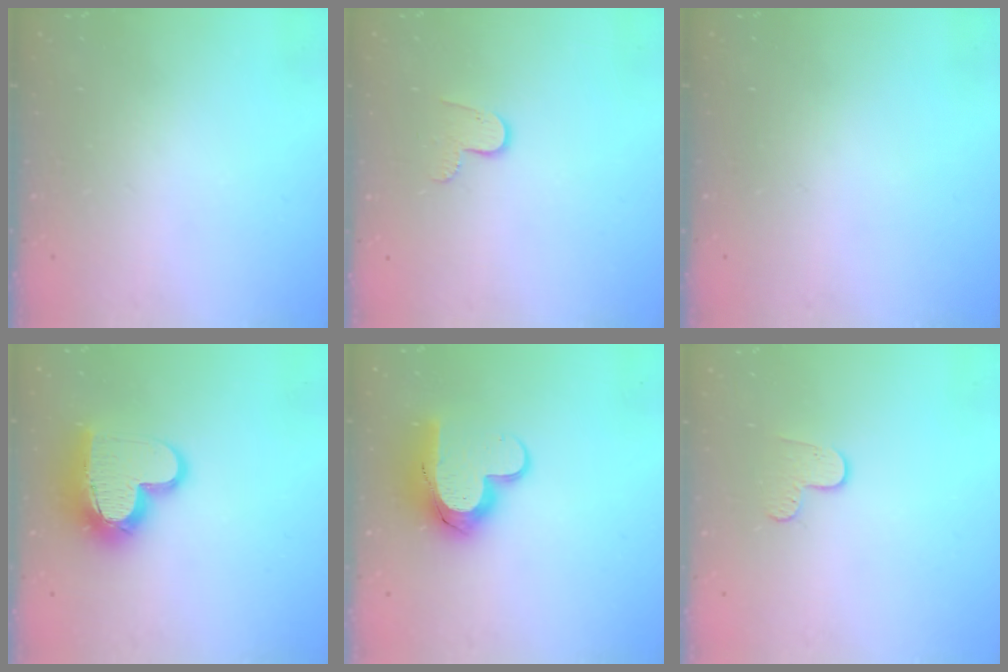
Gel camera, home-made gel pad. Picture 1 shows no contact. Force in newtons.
{"total": 5.8, "press": 5.8, "slide": 0.5}
{"total": 0.0}
{"total": 14.7, "press": 14.6, "slide": 1.2}
{"total": 12.2, "press": 12.2, "slide": 1.0}
{"total": 6.4, "press": 6.4, "slide": 0.5}